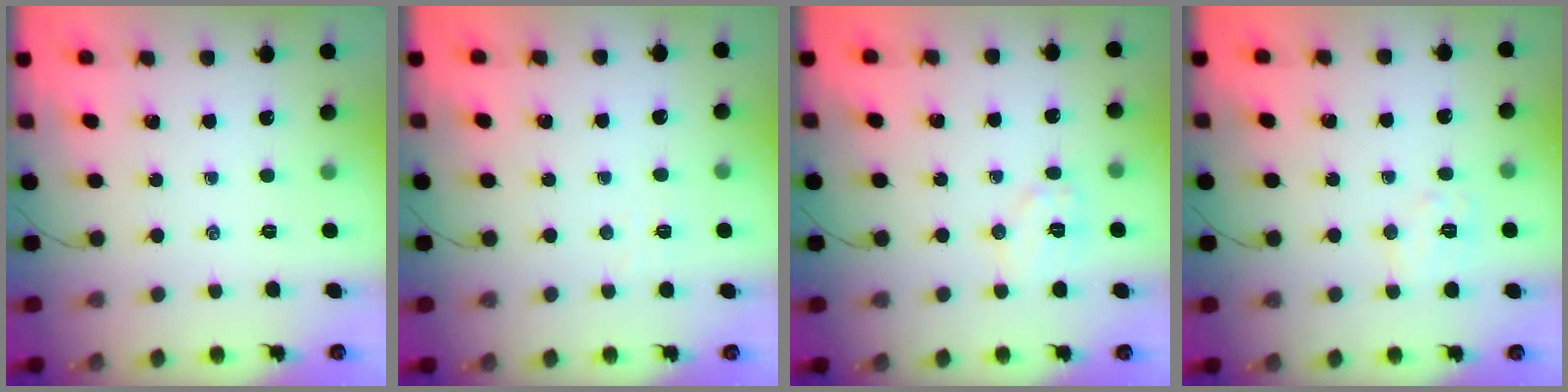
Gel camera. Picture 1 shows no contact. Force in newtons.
{"total": 2.9, "press": 2.8, "slide": 0.6}
{"total": 6.7, "press": 6.6, "slide": 0.9}
{"total": 6.7, "press": 6.6, "slide": 0.9}